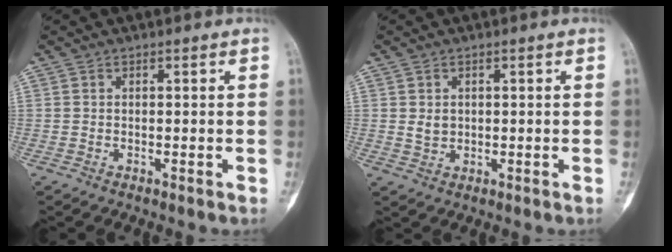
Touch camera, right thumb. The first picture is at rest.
{"total": 1.9, "force": [0.6, 1.8, -0.5], "torque": [0.010, 0.001, 0.015]}